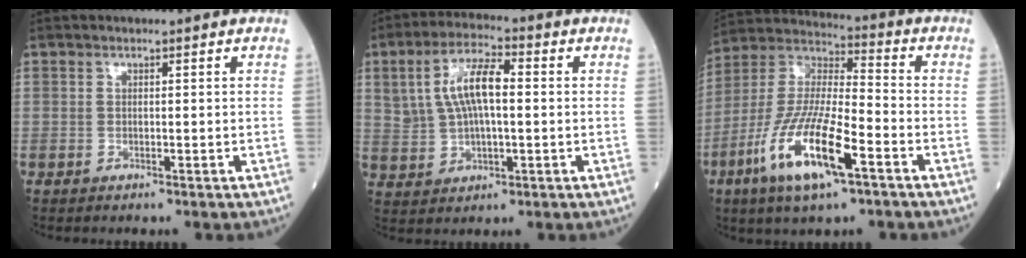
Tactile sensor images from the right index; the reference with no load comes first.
{"total": 9.9, "force": [1.8, 4.0, 8.9], "torque": [-0.189, 0.022, 0.037]}
{"total": 17.3, "force": [-7.7, 3.9, 15.0], "torque": [-0.323, -0.018, -0.141]}